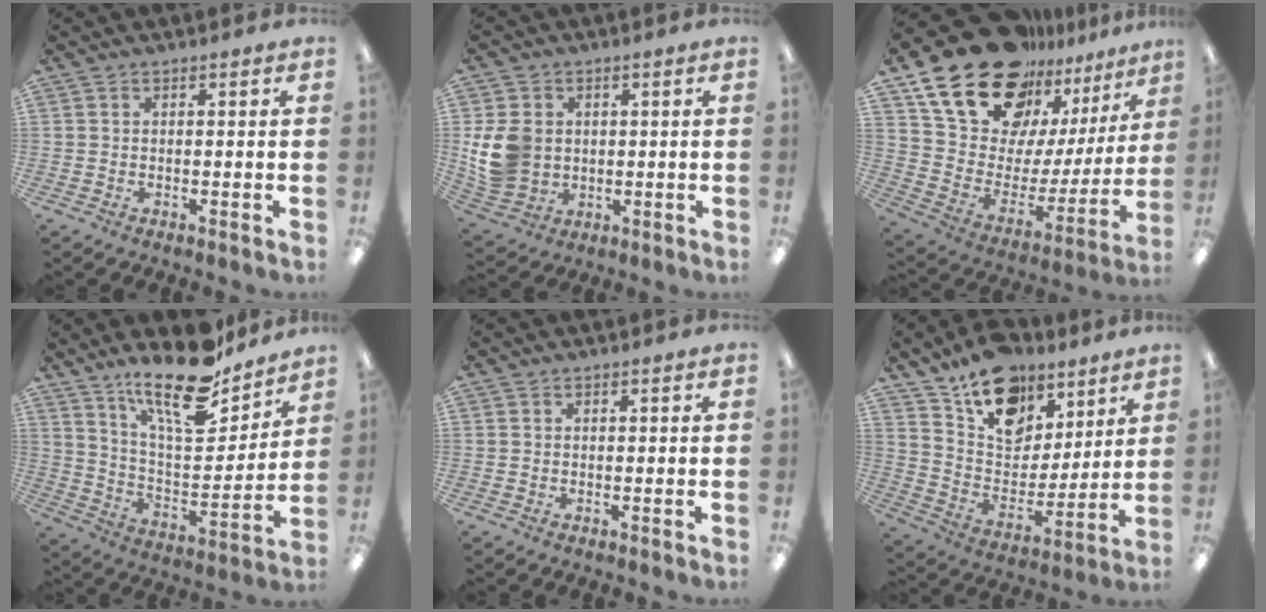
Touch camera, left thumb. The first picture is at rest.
{"total": 10.8, "force": [1.1, 9.0, 5.8], "torque": [-0.136, 0.011, 0.024]}
{"total": 24.3, "force": [18.3, 12.7, 9.8], "torque": [-0.170, -0.122, 0.344]}
{"total": 18.8, "force": [14.7, 5.9, 10.1], "torque": [-0.173, -0.100, 0.251]}
{"total": 0.0}
{"total": 17.4, "force": [11.8, 10.8, 7.0], "torque": [-0.118, -0.070, 0.218]}